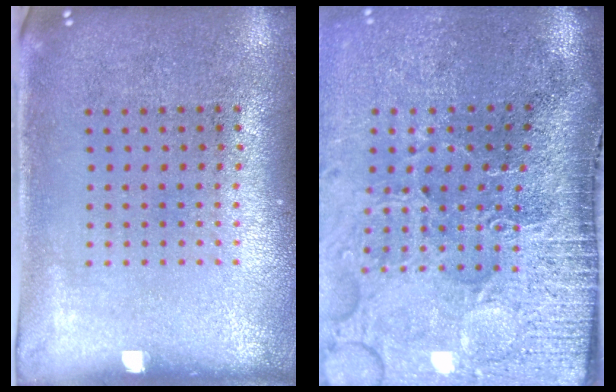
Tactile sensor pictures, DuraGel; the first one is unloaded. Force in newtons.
{"total": 5.1, "press": 4.0, "slide": 3.1}